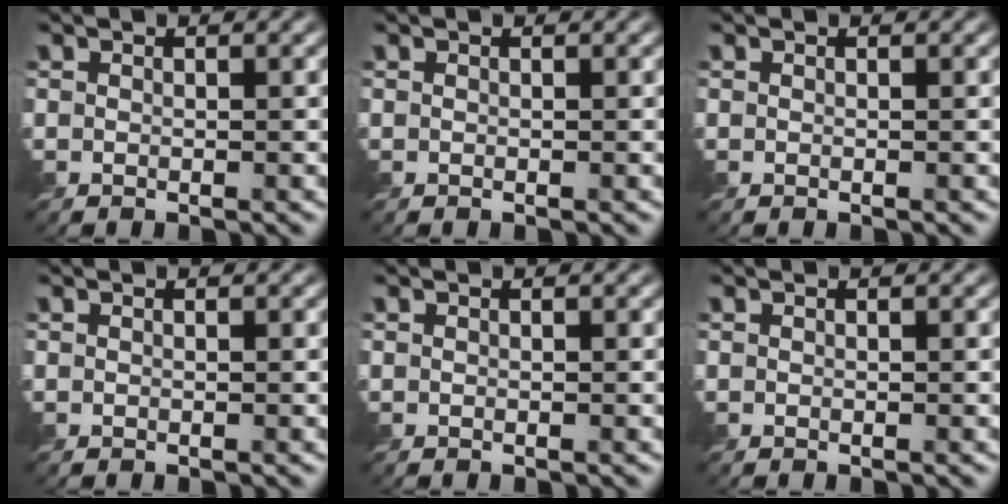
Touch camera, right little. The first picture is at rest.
{"total": 0.0}
{"total": 0.0}
{"total": 0.0}
{"total": 0.0}
{"total": 0.0}